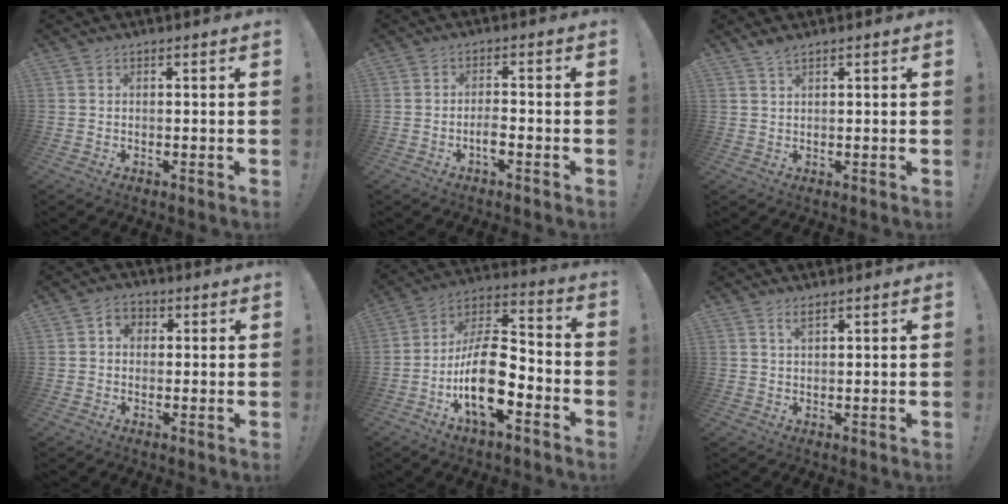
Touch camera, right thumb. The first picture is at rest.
{"total": 3.4, "force": [-1.6, 0.9, 2.8], "torque": [-0.053, -0.001, -0.028]}
{"total": 1.8, "force": [1.4, 0.3, 1.0], "torque": [-0.026, -0.001, 0.027]}
{"total": 4.0, "force": [0.6, 3.3, 2.2], "torque": [-0.035, 0.007, 0.011]}
{"total": 19.2, "force": [-6.3, 9.3, 15.6], "torque": [-0.289, 0.041, -0.098]}
{"total": 2.0, "force": [1.3, 0.5, 1.4], "torque": [-0.015, -0.006, 0.022]}